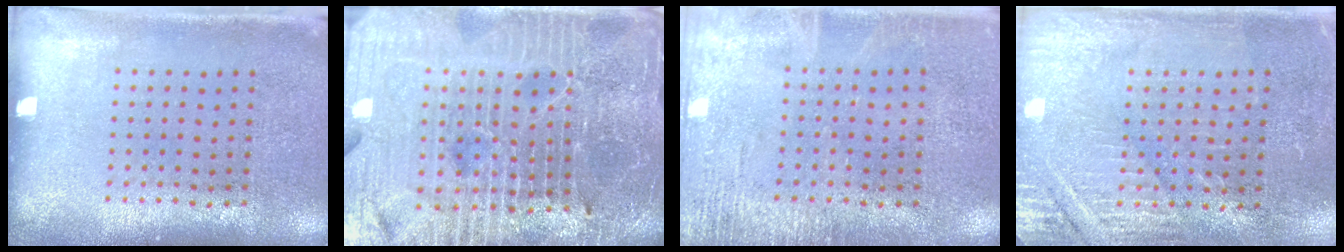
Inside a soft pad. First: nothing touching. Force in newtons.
{"total": 6.2, "press": 5.6, "slide": 2.7}
{"total": 2.4, "press": 2.4, "slide": 0.3}
{"total": 2.8, "press": 2.8, "slide": 0.4}